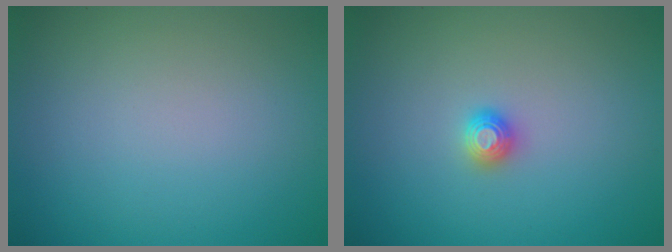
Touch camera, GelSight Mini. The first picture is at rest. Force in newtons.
{"total": 0.9, "press": 0.9, "slide": 0.0}